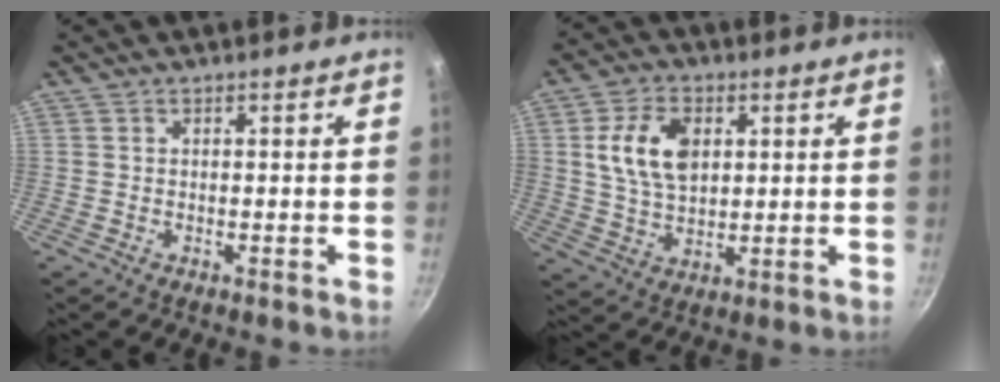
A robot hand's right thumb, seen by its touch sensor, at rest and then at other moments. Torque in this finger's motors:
{"motor_torque": [-0.58, 1.09, 0.45, 0.50, 0.12]}